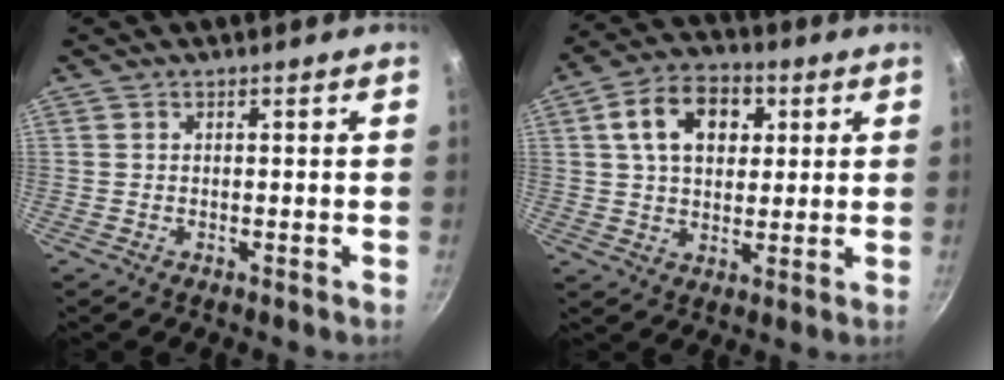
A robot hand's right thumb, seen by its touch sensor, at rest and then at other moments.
{"total": 11.7, "force": [3.4, 8.1, 7.8], "torque": [-0.104, 0.007, 0.046]}